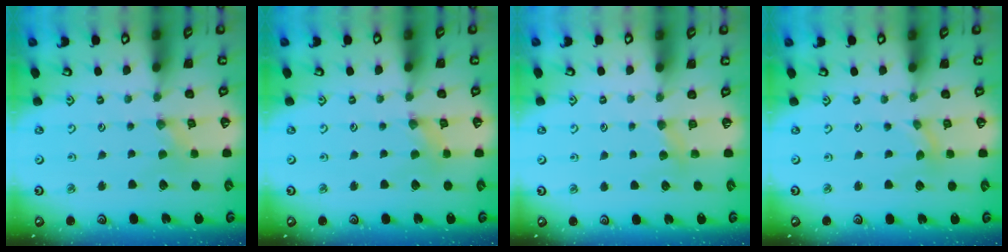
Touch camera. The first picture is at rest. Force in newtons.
{"total": 1.5, "press": 1.4, "slide": 0.2}
{"total": 3.8, "press": 3.8, "slide": 0.5}
{"total": 0.0}